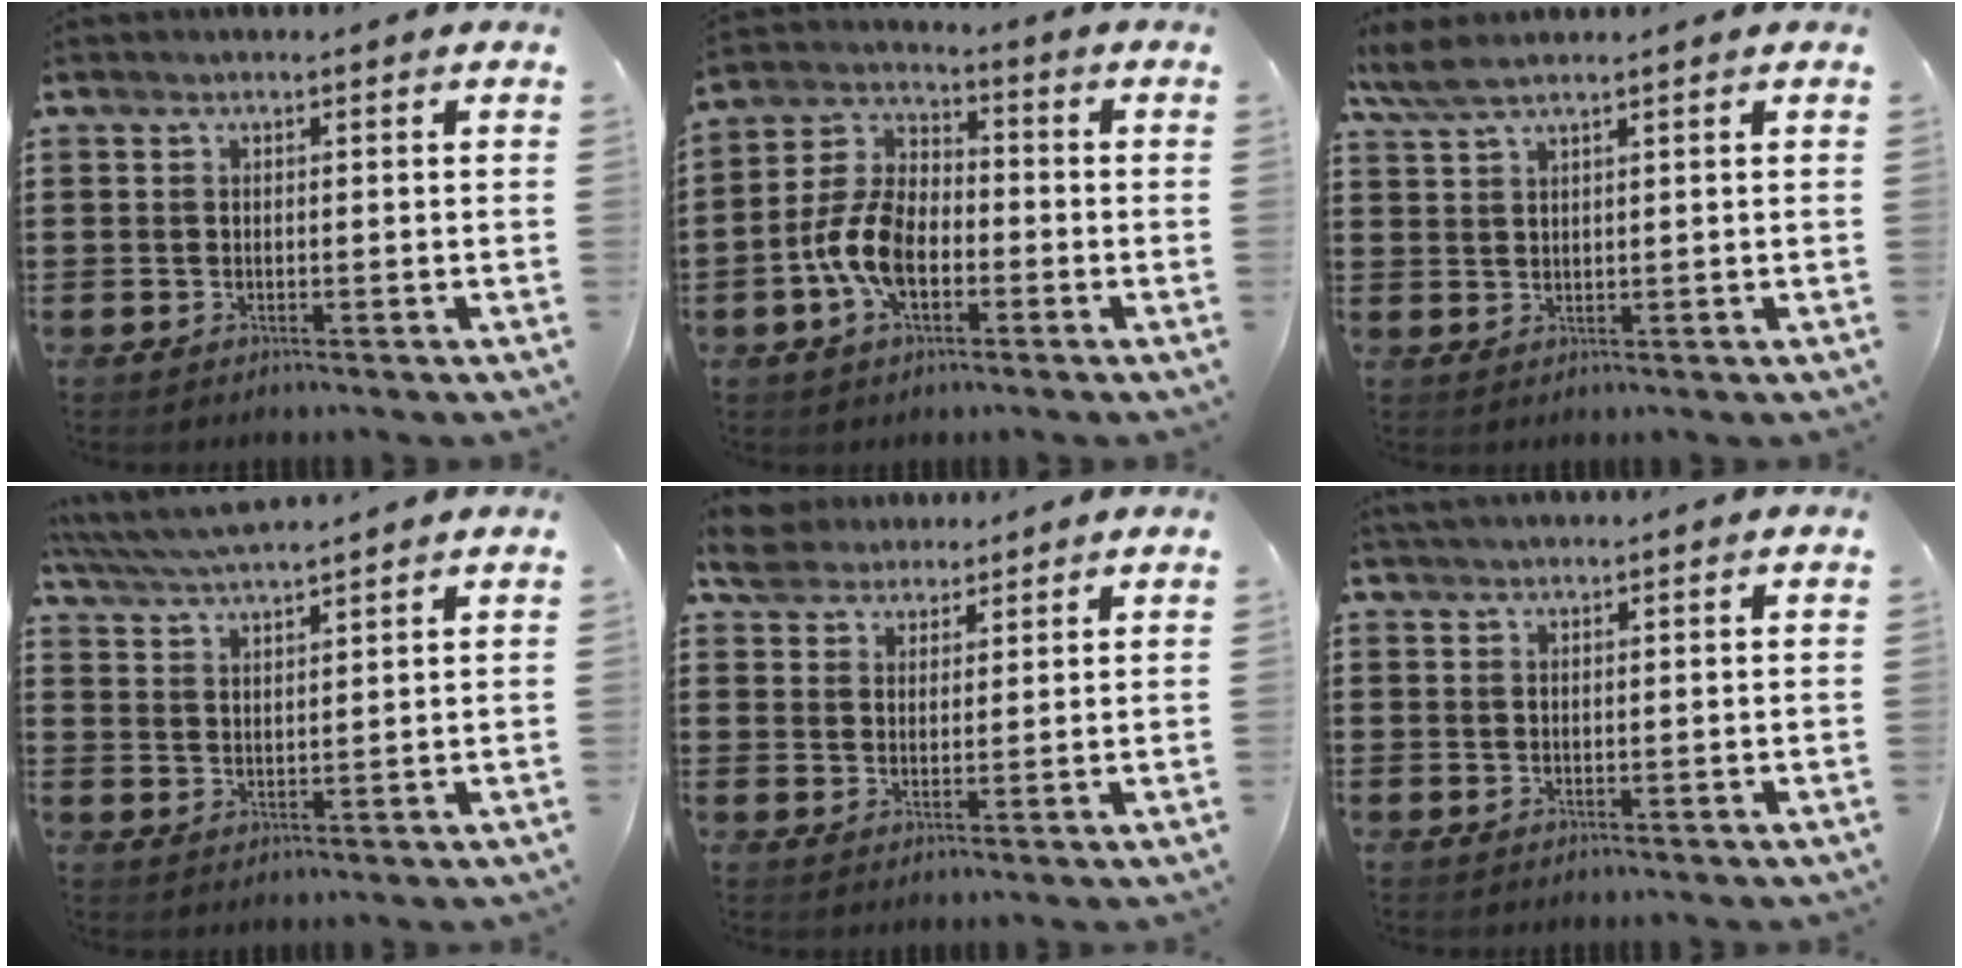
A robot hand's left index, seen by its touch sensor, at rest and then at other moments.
{"total": 9.3, "force": [-3.1, 5.3, 6.9], "torque": [-0.173, 0.002, -0.064]}
{"total": 3.6, "force": [2.8, 0.4, 2.4], "torque": [-0.051, 0.002, 0.052]}
{"total": 4.6, "force": [4.4, 0.0, 1.3], "torque": [-0.040, -0.017, 0.078]}
{"total": 4.9, "force": [4.5, 1.8, 0.4], "torque": [-0.031, -0.004, 0.084]}
{"total": 1.3, "force": [1.2, 0.1, 0.4], "torque": [-0.010, 0.001, 0.024]}